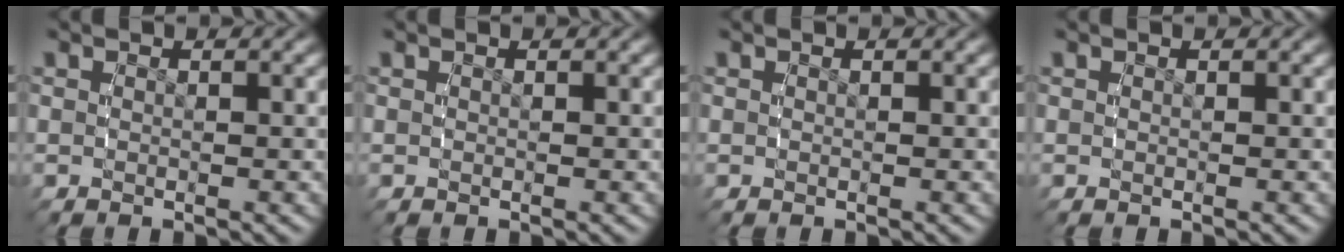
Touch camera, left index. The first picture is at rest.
{"total": 0.0}
{"total": 0.0}
{"total": 0.0}